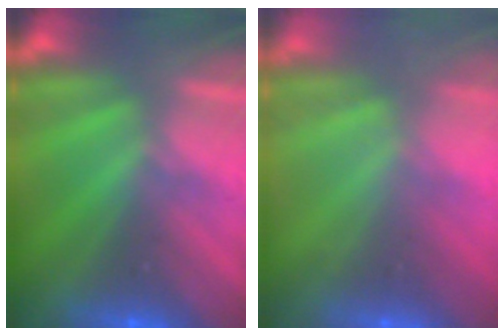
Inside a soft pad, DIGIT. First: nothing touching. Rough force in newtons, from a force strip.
{"total": 2.2}